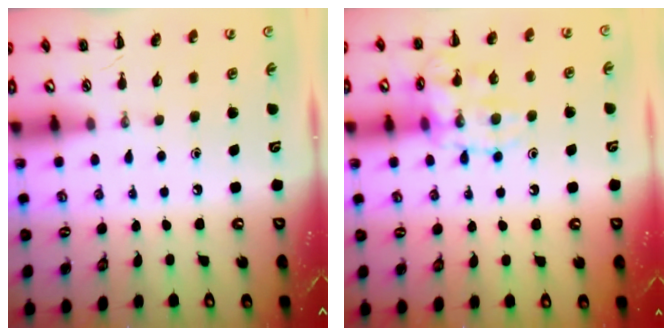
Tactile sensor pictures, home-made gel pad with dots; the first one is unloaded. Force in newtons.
{"total": 13.5, "press": 13.5, "slide": 1.0}